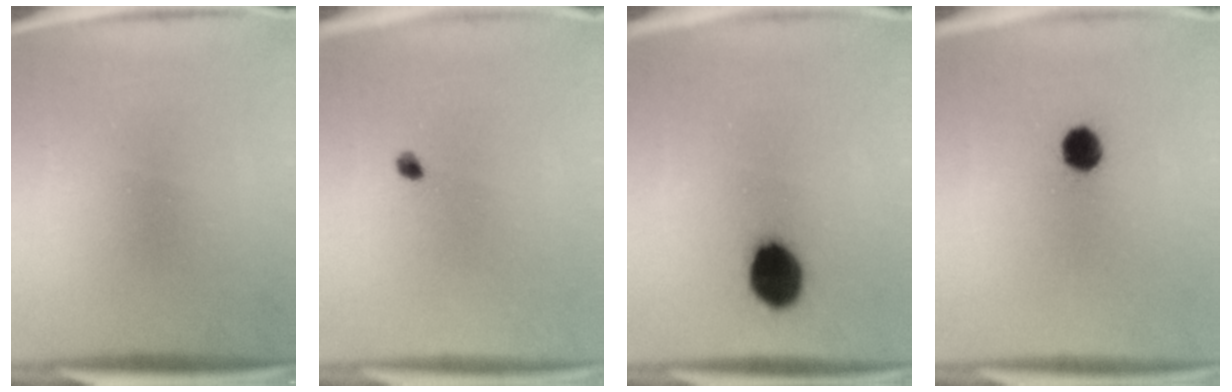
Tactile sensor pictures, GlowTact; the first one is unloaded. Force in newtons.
{"total": 1.2}
{"total": 9.8}
{"total": 5.4}